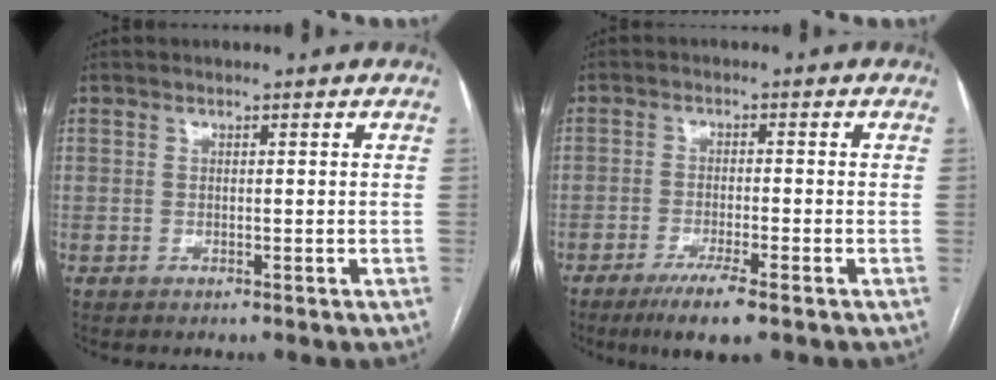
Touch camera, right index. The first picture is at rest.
{"total": 5.9, "force": [-3.8, 0.4, 4.5], "torque": [-0.084, -0.013, -0.066]}